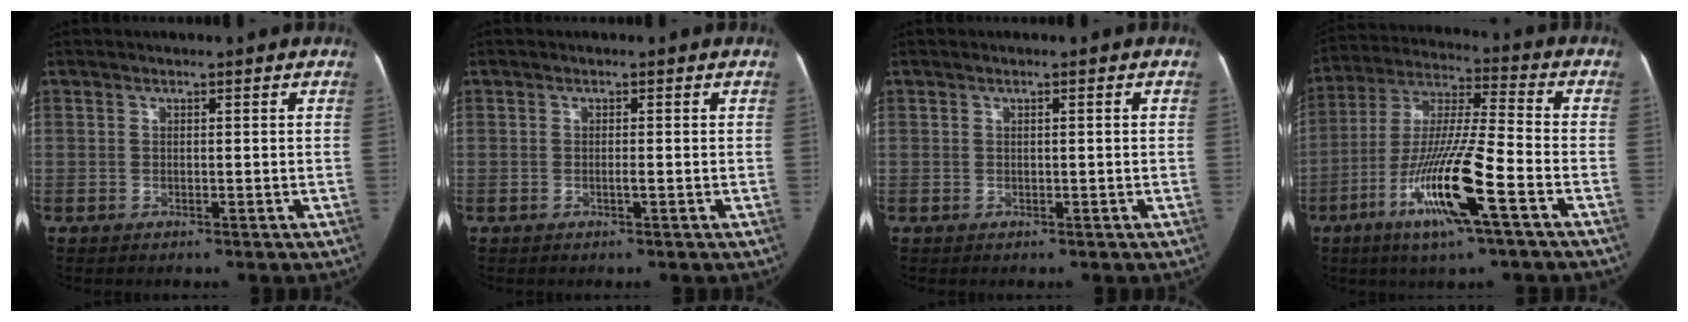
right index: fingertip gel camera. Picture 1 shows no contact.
{"total": 0.8, "force": [-0.3, 0.1, 0.8], "torque": [-0.015, 0.001, -0.006]}
{"total": 0.7, "force": [0.1, 0.2, 0.7], "torque": [-0.015, 0.006, 0.003]}
{"total": 16.2, "force": [-6.8, 0.7, 14.7], "torque": [-0.293, -0.011, -0.126]}